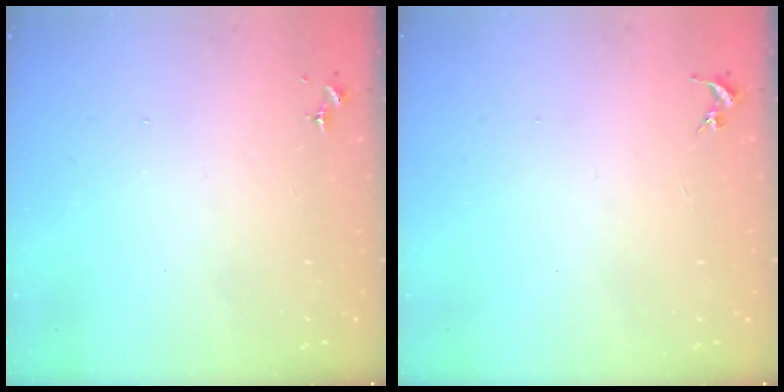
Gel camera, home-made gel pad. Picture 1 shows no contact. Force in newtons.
{"total": 0.0}